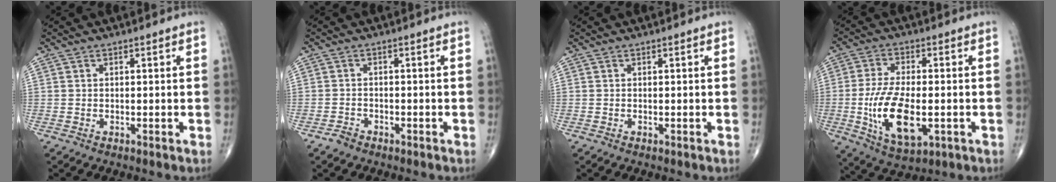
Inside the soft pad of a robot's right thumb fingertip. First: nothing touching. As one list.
[{"total": 1.9, "force": [-1.5, 1.1, 0.5], "torque": [-0.013, 0.006, -0.026]}, {"total": 0.0}, {"total": 14.0, "force": [-2.7, 6.6, 12.1], "torque": [-0.230, -0.007, -0.040]}]